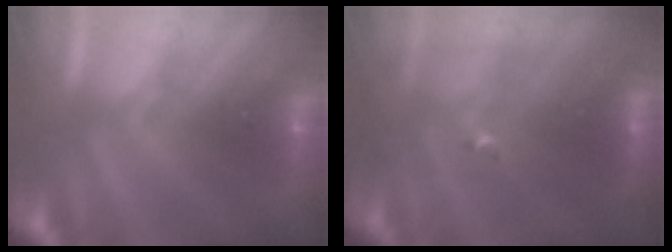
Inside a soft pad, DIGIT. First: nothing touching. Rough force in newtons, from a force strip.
{"total": 4.4}